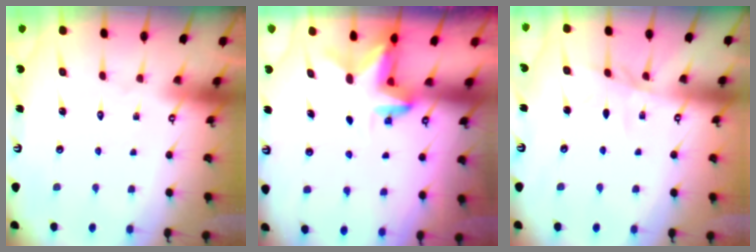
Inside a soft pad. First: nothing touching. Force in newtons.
{"total": 3.0, "press": 3.0, "slide": 0.3}
{"total": 6.4, "press": 6.4, "slide": 0.6}